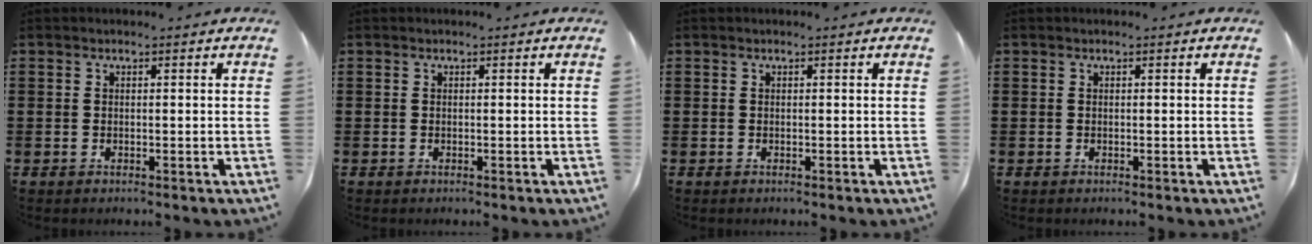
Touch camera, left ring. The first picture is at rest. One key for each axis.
{"total": 0.0}
{"total": 0.0}
{"total": 0.0}